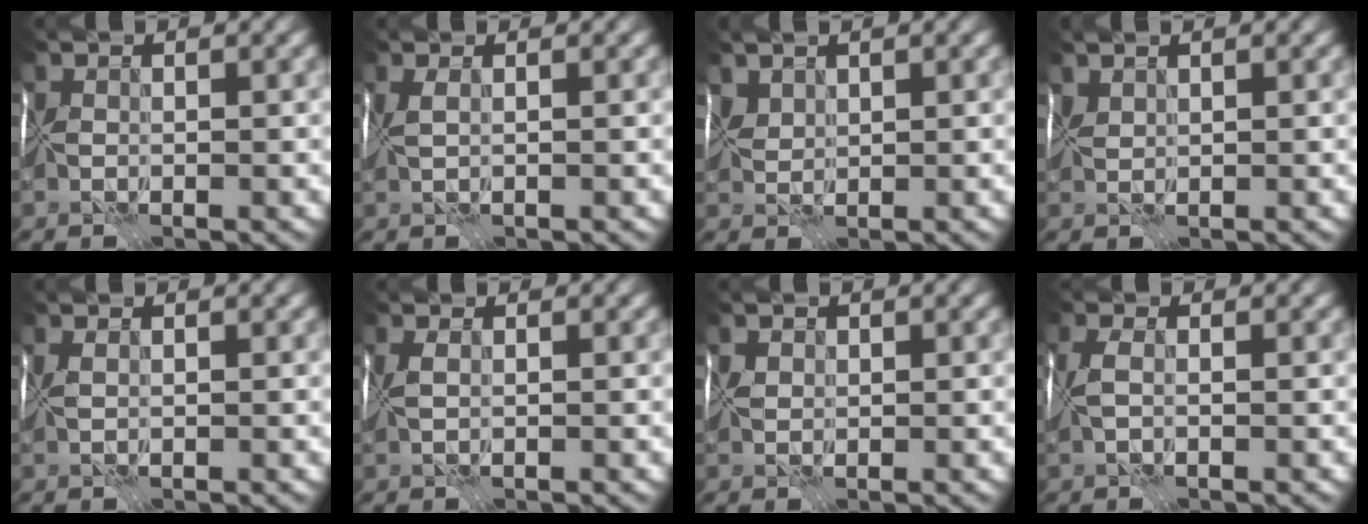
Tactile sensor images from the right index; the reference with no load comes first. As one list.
[{"total": 1.0, "force": [0.5, -0.8, 0.3], "torque": [-0.002, -0.002, 0.018]}, {"total": 1.7, "force": [1.4, -0.7, -0.7], "torque": [0.018, -0.006, 0.040]}, {"total": 1.8, "force": [1.1, -1.2, -0.8], "torque": [0.025, 0.000, 0.029]}, {"total": 0.8, "force": [0.5, -0.6, 0.0], "torque": [0.003, -0.001, 0.016]}, {"total": 0.7, "force": [0.5, -0.4, 0.4], "torque": [-0.006, -0.001, 0.016]}, {"total": 0.6, "force": [0.6, 0.0, -0.2], "torque": [0.009, 0.001, 0.010]}, {"total": 1.2, "force": [0.2, 0.2, 1.1], "torque": [-0.023, 0.002, 0.007]}]